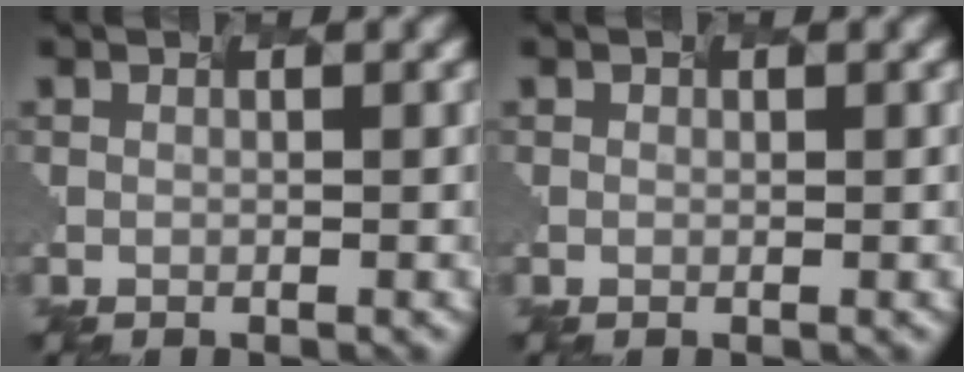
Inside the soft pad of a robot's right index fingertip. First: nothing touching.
{"total": 0.8, "force": [-0.2, -0.5, -0.6], "torque": [0.000, 0.000, 0.010]}